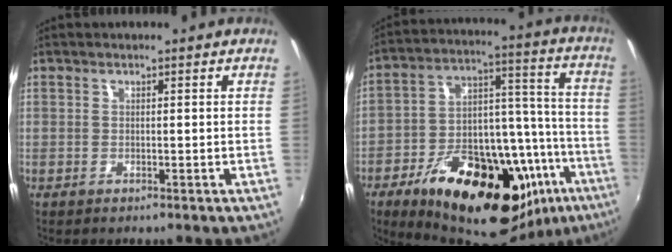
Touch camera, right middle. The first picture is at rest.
{"total": 33.2, "force": [-18.0, 15.3, 23.3], "torque": [-0.355, 0.024, -0.244]}